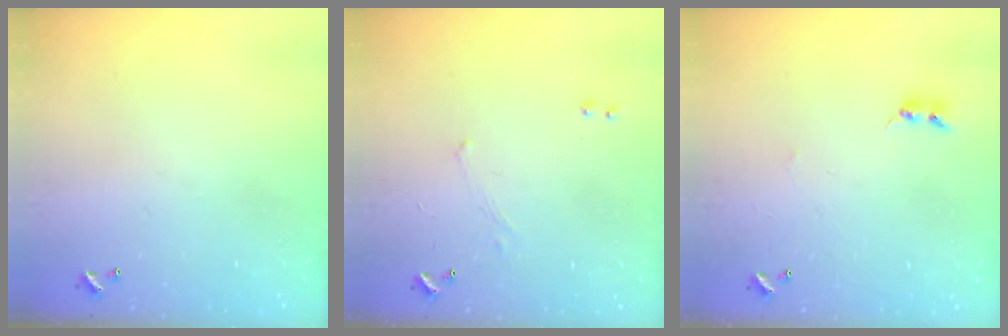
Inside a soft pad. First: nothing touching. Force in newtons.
{"total": 1.2, "press": 1.1, "slide": 0.5}
{"total": 2.5, "press": 2.5, "slide": 0.4}